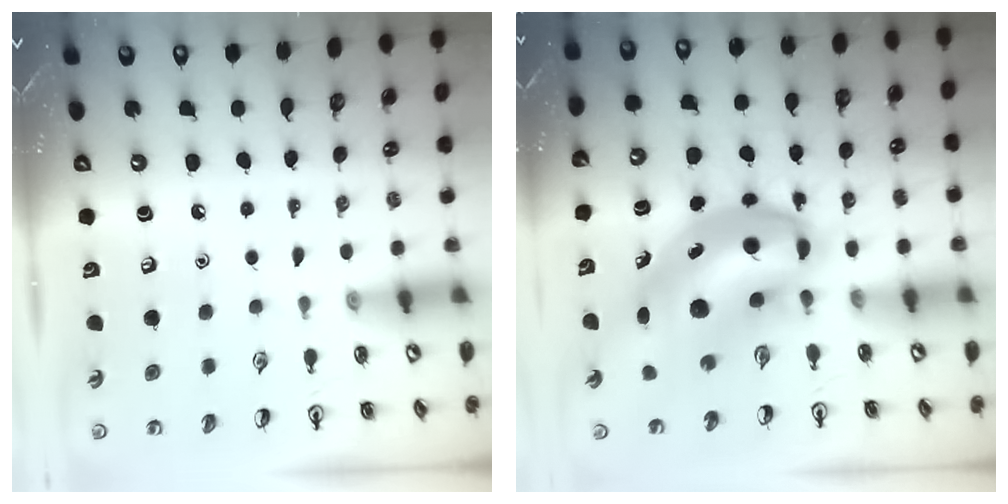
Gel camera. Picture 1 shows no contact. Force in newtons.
{"total": 10.4, "press": 9.9, "slide": 3.1}